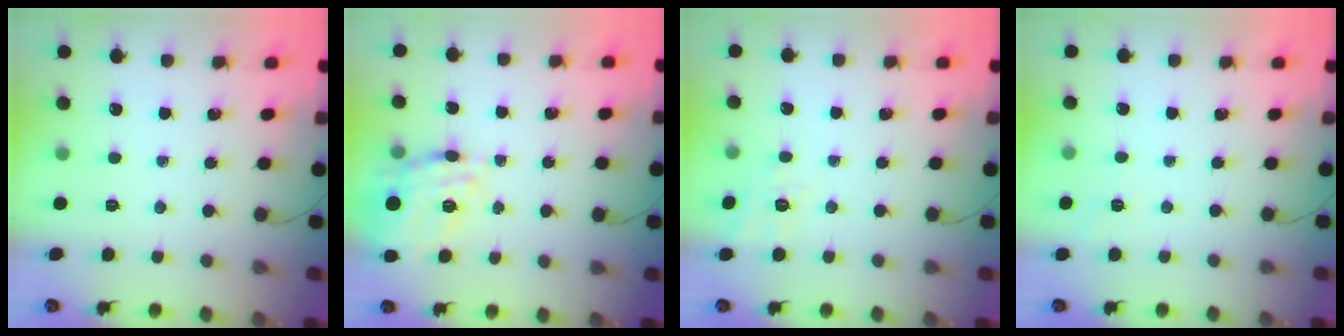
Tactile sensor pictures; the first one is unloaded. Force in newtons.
{"total": 18.0, "press": 17.7, "slide": 2.9}
{"total": 4.3, "press": 3.7, "slide": 2.1}
{"total": 3.3, "press": 3.0, "slide": 1.5}